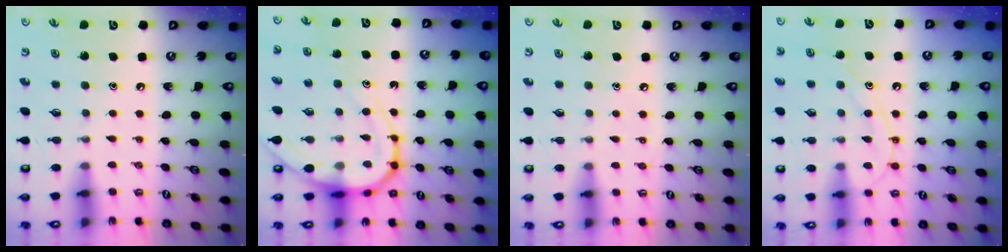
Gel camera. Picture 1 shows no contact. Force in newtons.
{"total": 11.8, "press": 11.7, "slide": 1.4}
{"total": 3.0, "press": 3.0, "slide": 0.4}
{"total": 11.9, "press": 11.8, "slide": 1.1}